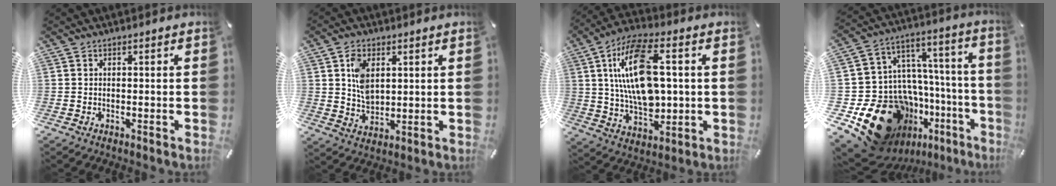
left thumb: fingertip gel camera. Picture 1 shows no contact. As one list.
[{"total": 7.4, "force": [2.3, 5.2, 4.8], "torque": [-0.087, -0.002, 0.040]}, {"total": 17.8, "force": [2.8, 9.9, 14.6], "torque": [-0.302, 0.005, 0.044]}, {"total": 24.6, "force": [-14.0, 15.1, 13.5], "torque": [-0.210, 0.025, -0.194]}]